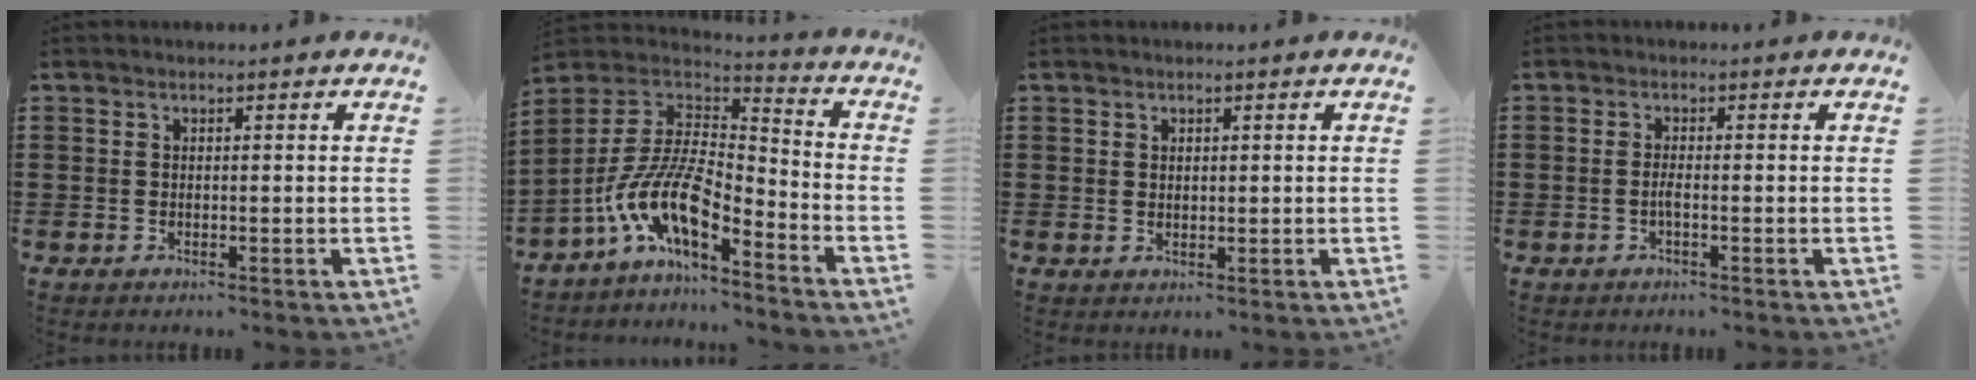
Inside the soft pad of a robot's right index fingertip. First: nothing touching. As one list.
[{"total": 12.1, "force": [-7.0, 4.5, 8.8], "torque": [-0.196, -0.003, -0.141]}, {"total": 1.0, "force": [0.7, 0.6, 0.2], "torque": [-0.005, 0.004, 0.013]}, {"total": 1.4, "force": [-0.7, -0.1, 1.2], "torque": [-0.032, -0.005, -0.016]}]